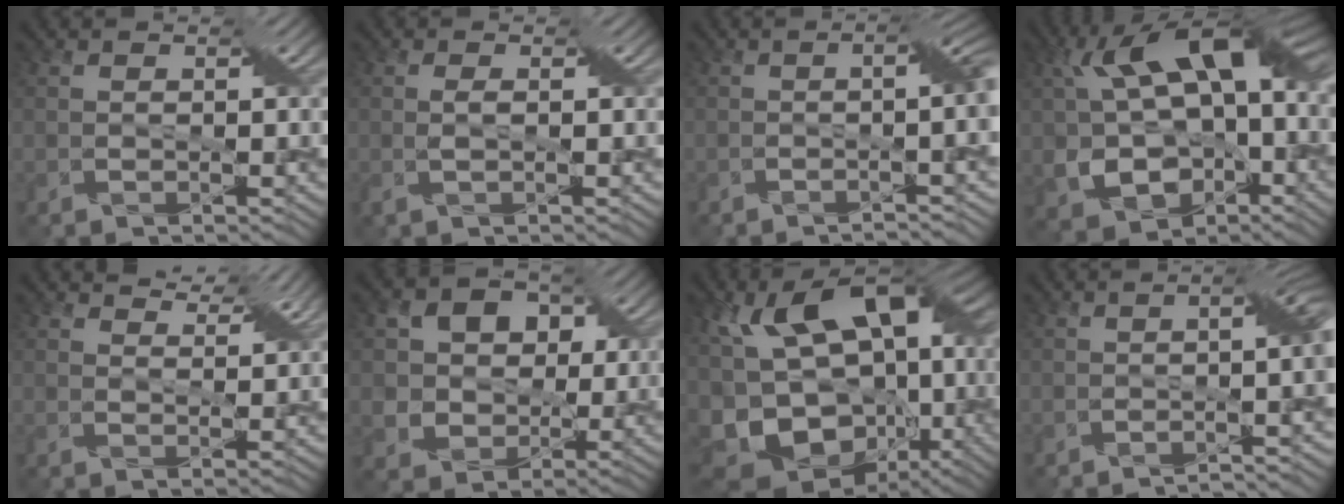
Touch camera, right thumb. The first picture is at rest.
{"total": 1.2, "force": [0.0, 0.2, 1.2], "torque": [-0.028, 0.004, 0.000]}
{"total": 8.1, "force": [-1.4, 2.0, 7.7], "torque": [-0.080, 0.006, -0.028]}
{"total": 16.7, "force": [0.7, 10.7, 12.7], "torque": [-0.216, -0.010, 0.017]}
{"total": 4.4, "force": [3.7, 1.3, 1.9], "torque": [-0.038, 0.000, 0.059]}
{"total": 9.1, "force": [2.0, 8.0, 3.9], "torque": [-0.100, 0.016, 0.031]}
{"total": 18.4, "force": [-1.2, 12.1, 13.9], "torque": [-0.271, 0.002, -0.013]}
{"total": 9.0, "force": [-2.5, 2.4, 8.3], "torque": [-0.073, 0.007, -0.048]}